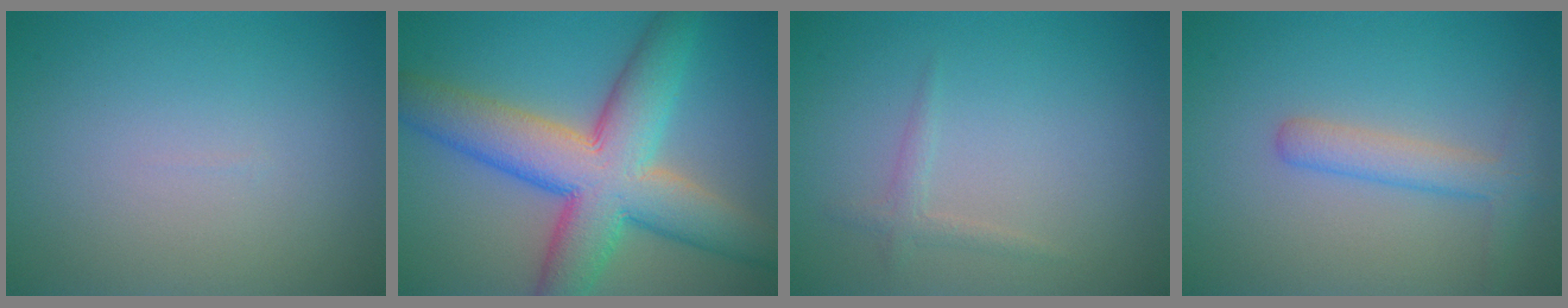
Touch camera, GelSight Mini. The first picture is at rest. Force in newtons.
{"total": 10.9, "press": 10.9, "slide": 0.3}
{"total": 1.1, "press": 1.1, "slide": 0.0}
{"total": 2.7, "press": 2.7, "slide": 0.1}